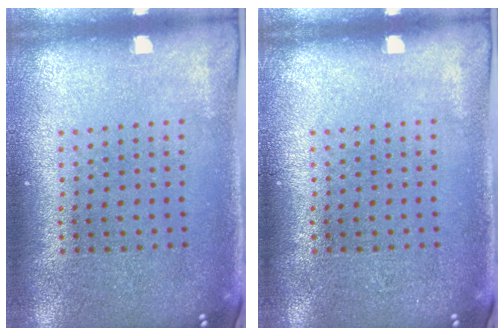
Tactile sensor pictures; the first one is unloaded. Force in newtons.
{"total": 0.0}